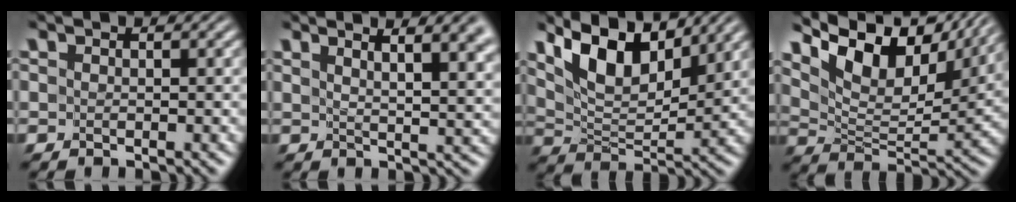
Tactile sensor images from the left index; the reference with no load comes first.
{"total": 9.1, "force": [5.4, 3.3, 6.5], "torque": [-0.042, 0.040, 0.047]}
{"total": 8.5, "force": [5.6, 3.2, 5.6], "torque": [-0.107, 0.005, 0.102]}
{"total": 12.0, "force": [7.8, 5.2, 7.4], "torque": [-0.136, 0.012, 0.141]}